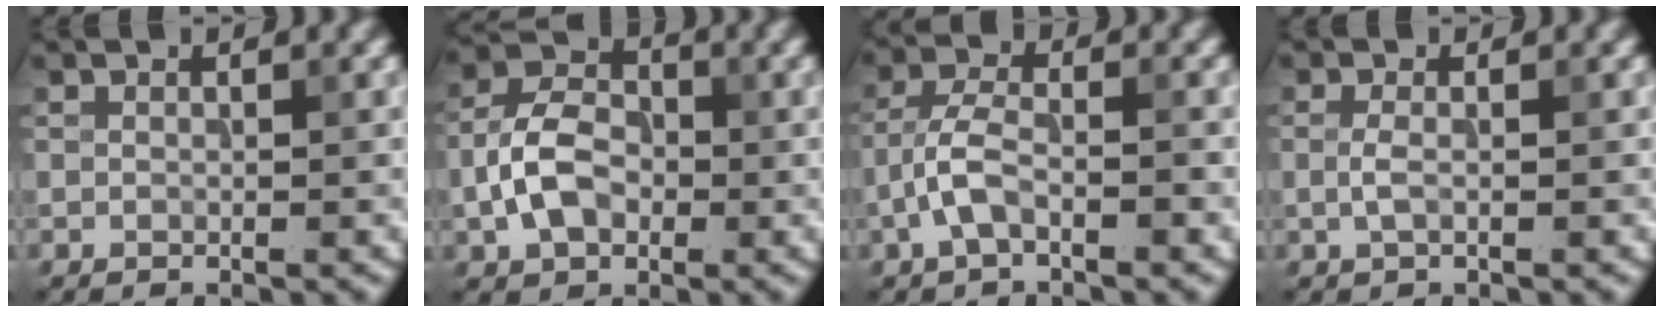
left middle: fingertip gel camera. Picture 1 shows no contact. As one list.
[{"total": 5.1, "force": [-1.2, 3.5, 3.5], "torque": [-0.063, 0.007, -0.028]}, {"total": 3.5, "force": [-1.6, 1.4, 2.7], "torque": [-0.054, 0.009, -0.040]}, {"total": 1.2, "force": [-0.1, 0.5, 1.1], "torque": [-0.027, -0.001, -0.006]}]